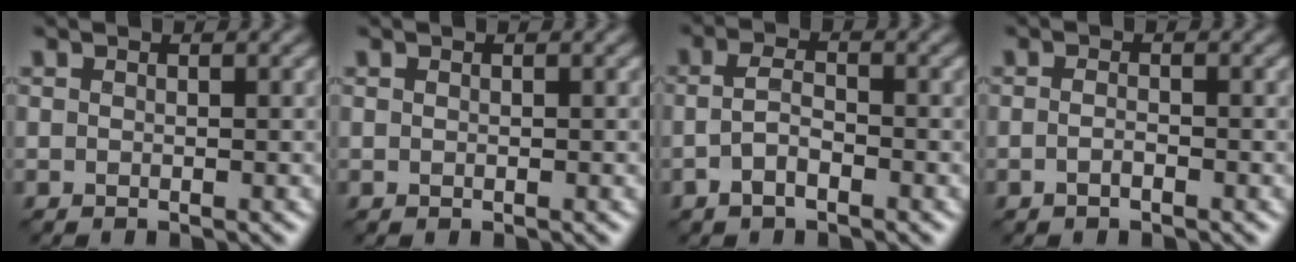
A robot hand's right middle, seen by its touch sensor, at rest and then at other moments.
{"total": 0.0}
{"total": 2.2, "force": [-1.1, 0.8, 1.8], "torque": [-0.041, 0.005, -0.024]}
{"total": 0.8, "force": [-0.6, 0.0, 0.5], "torque": [-0.015, 0.002, -0.011]}